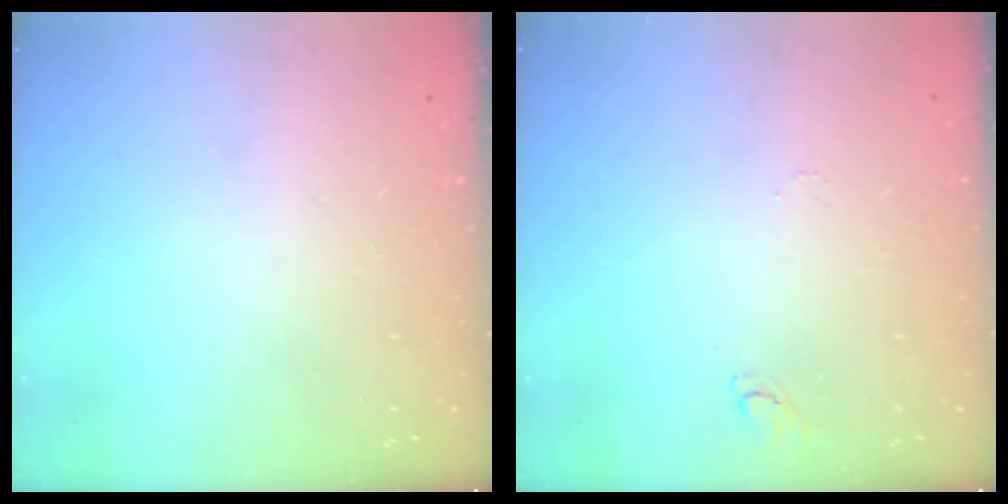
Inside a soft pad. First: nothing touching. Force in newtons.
{"total": 4.7, "press": 4.6, "slide": 0.5}